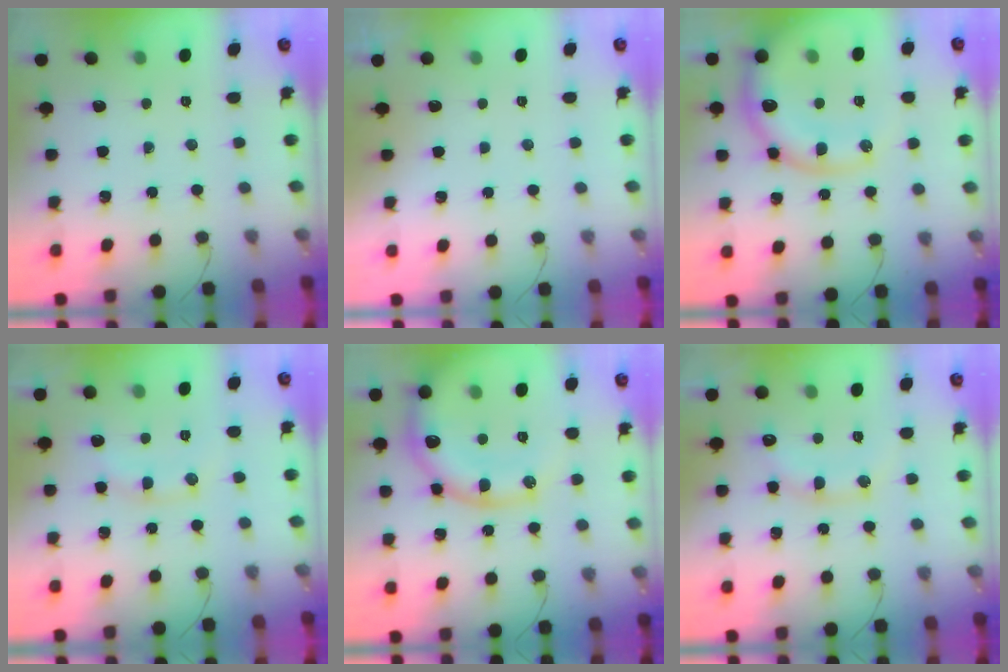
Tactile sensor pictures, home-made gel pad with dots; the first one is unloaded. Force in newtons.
{"total": 3.0, "press": 3.0, "slide": 0.1}
{"total": 18.3, "press": 17.8, "slide": 4.0}
{"total": 8.7, "press": 8.7, "slide": 0.5}
{"total": 18.8, "press": 18.6, "slide": 2.9}
{"total": 12.6, "press": 12.6, "slide": 0.9}